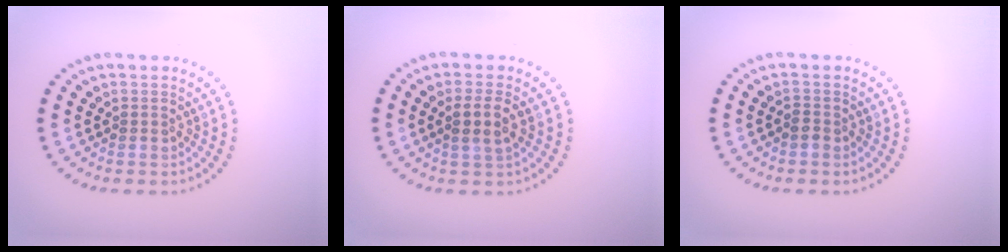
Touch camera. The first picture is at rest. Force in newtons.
{"total": 2.1, "press": 2.0, "slide": 0.7}
{"total": 0.9, "press": 0.8, "slide": 0.4}